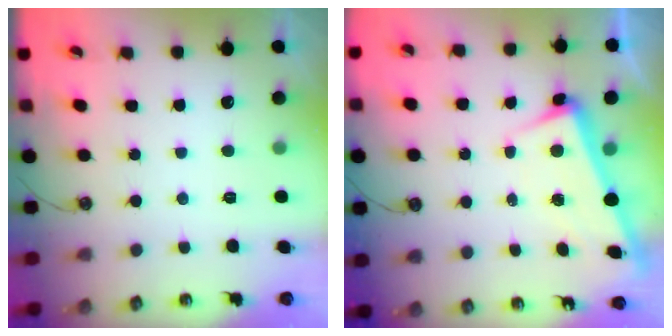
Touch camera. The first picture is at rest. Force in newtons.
{"total": 3.0, "press": 2.9, "slide": 0.8}